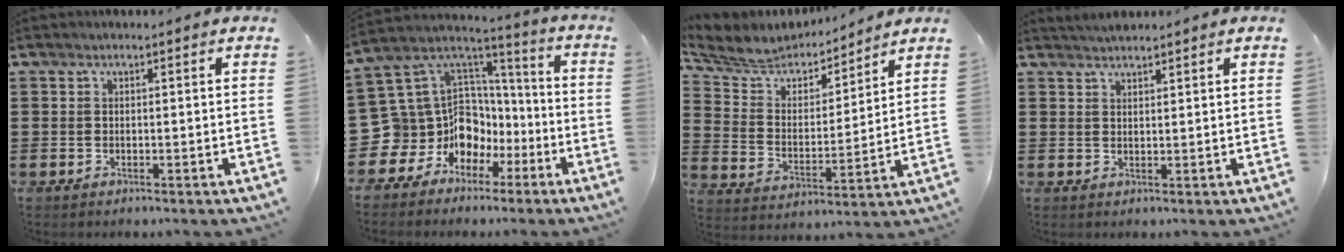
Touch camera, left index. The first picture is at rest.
{"total": 12.4, "force": [-3.2, 11.7, 2.5], "torque": [-0.100, -0.029, -0.028]}
{"total": 6.0, "force": [5.8, 1.5, 0.5], "torque": [-0.047, -0.043, 0.098]}
{"total": 1.9, "force": [1.8, 0.1, 0.3], "torque": [-0.010, 0.001, 0.036]}